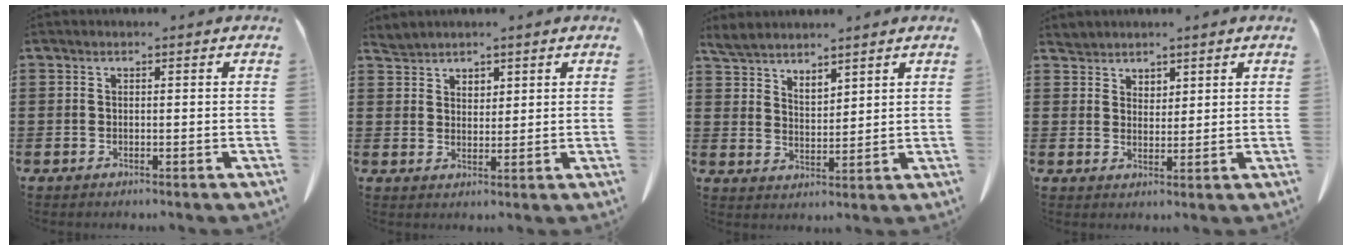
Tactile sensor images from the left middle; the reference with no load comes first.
{"total": 2.6, "force": [2.3, 1.2, 0.3], "torque": [-0.014, 0.005, 0.044]}
{"total": 3.8, "force": [3.7, 0.5, 0.5], "torque": [-0.025, -0.010, 0.068]}
{"total": 2.6, "force": [2.3, 1.2, 0.0], "torque": [-0.008, 0.004, 0.044]}